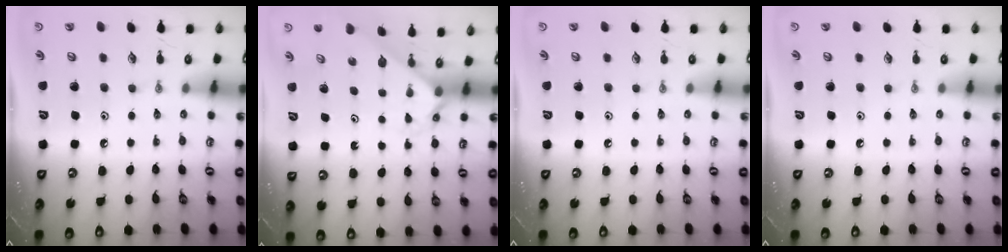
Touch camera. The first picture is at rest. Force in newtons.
{"total": 2.1, "press": 2.1, "slide": 0.2}
{"total": 0.0}
{"total": 0.0}